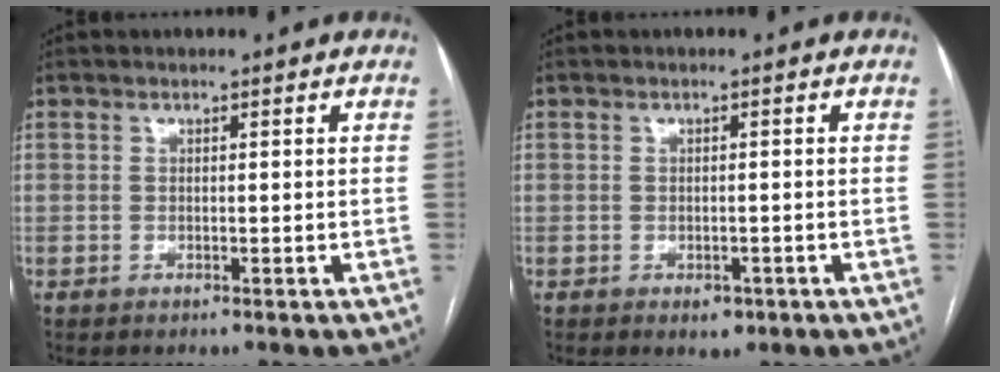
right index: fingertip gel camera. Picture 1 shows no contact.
{"total": 2.0, "force": [-1.0, 1.3, 1.1], "torque": [-0.009, 0.002, -0.005]}